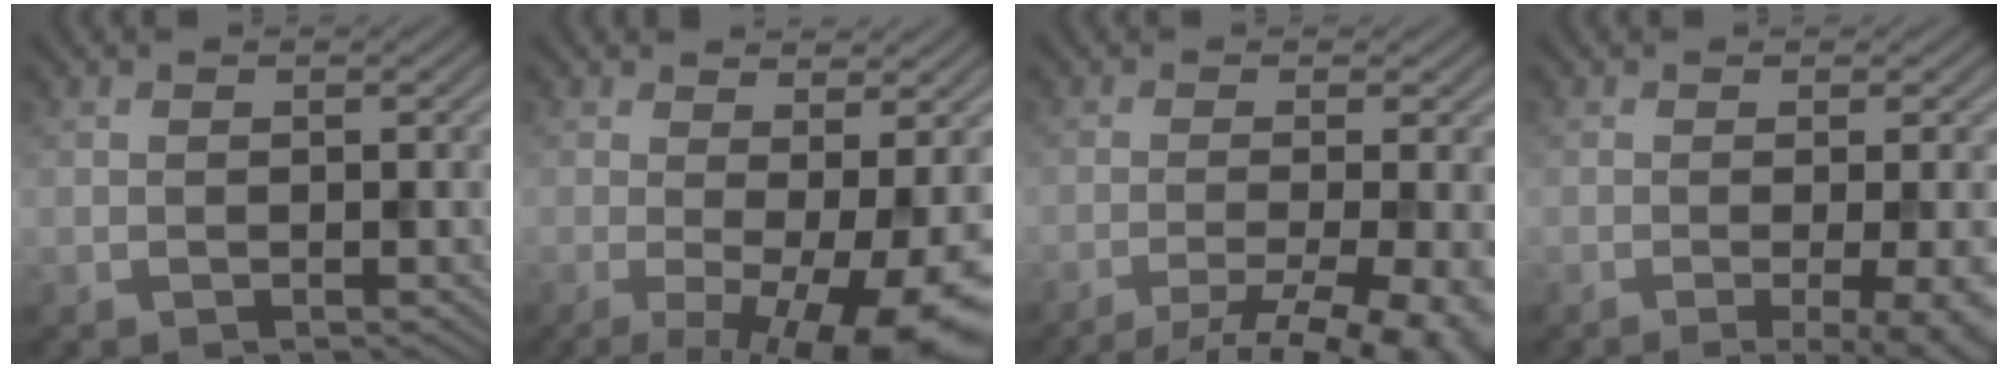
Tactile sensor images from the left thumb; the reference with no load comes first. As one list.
[{"total": 10.4, "force": [-2.5, 2.7, 9.8], "torque": [-0.129, -0.006, -0.028]}, {"total": 9.5, "force": [-5.5, 2.1, 7.5], "torque": [-0.109, -0.013, -0.070]}, {"total": 7.2, "force": [-1.8, 2.0, 6.7], "torque": [-0.082, -0.008, -0.015]}]